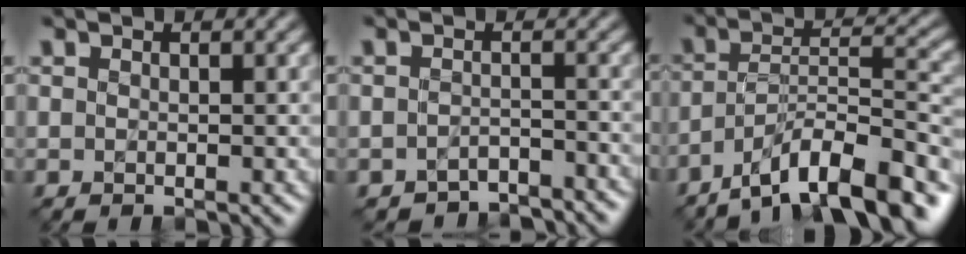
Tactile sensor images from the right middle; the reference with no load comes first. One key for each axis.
{"total": 3.3, "fx": -3.1, "fy": 0.9, "fz": 0.4, "tx": -0.006, "ty": -0.004, "tz": -0.045}
{"total": 11.8, "fx": -8.6, "fy": 3.1, "fz": 7.5, "tx": -0.113, "ty": 0.017, "tz": -0.155}